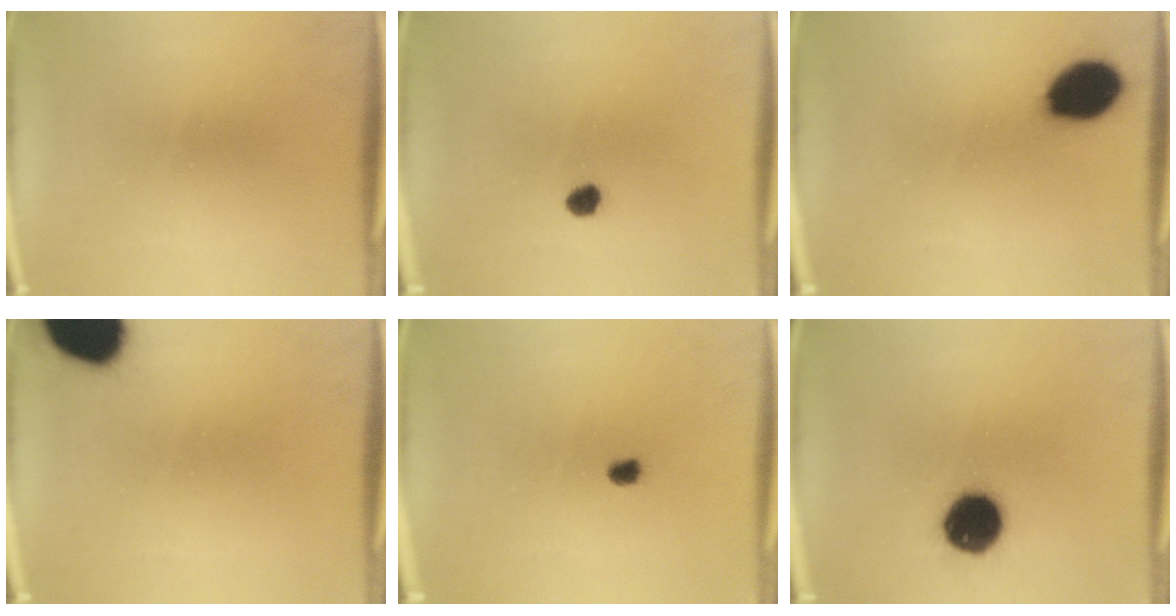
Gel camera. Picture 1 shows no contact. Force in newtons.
{"total": 2.2}
{"total": 12.3}
{"total": 17.2}
{"total": 1.7}
{"total": 12.5}